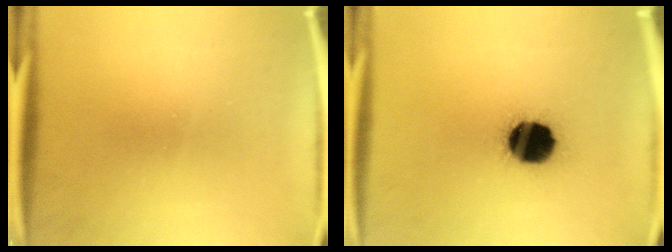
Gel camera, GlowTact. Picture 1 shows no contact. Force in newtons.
{"total": 15.3}